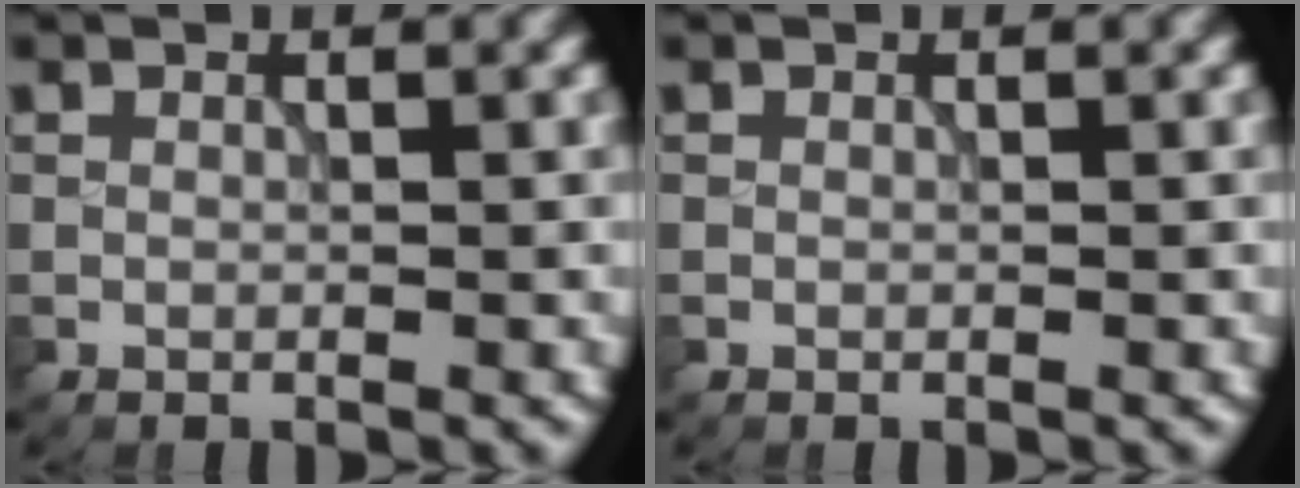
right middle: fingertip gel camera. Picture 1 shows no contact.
{"total": 0.0}